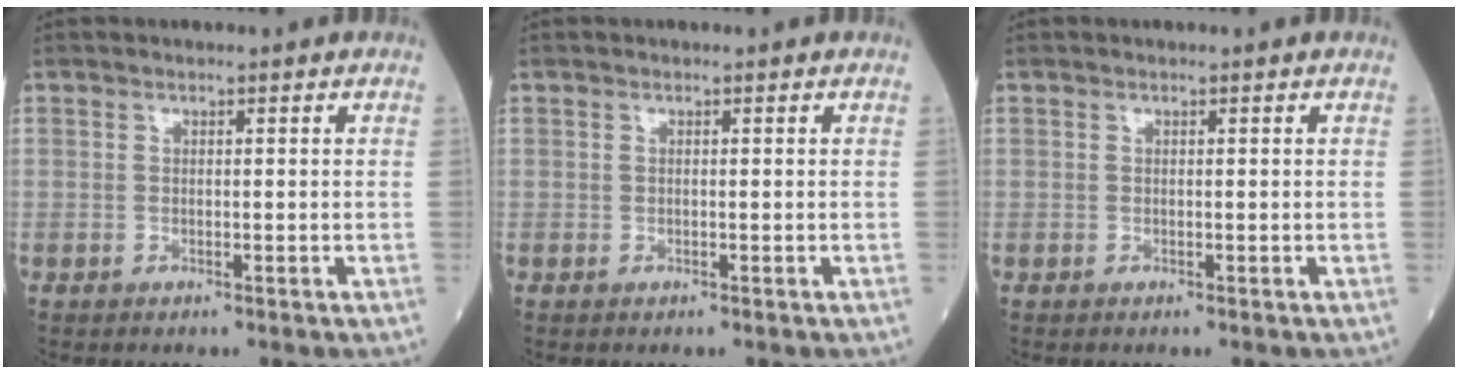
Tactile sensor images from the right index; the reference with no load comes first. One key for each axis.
{"total": 0.0}
{"total": 0.0}